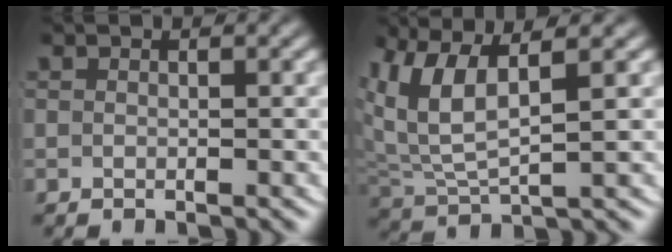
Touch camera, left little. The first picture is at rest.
{"total": 7.3, "force": [2.4, 4.6, 5.2], "torque": [-0.134, 0.001, 0.044]}